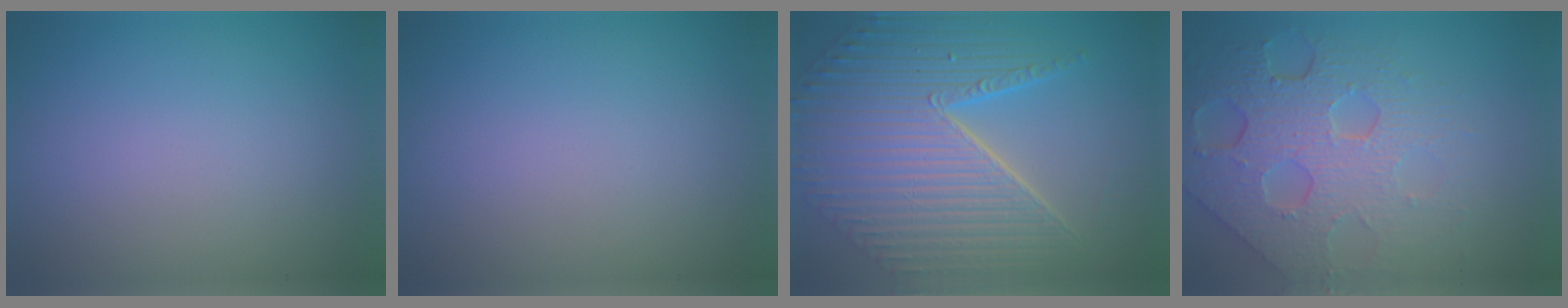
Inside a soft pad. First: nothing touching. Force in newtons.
{"total": 0.0}
{"total": 10.9, "press": 7.2, "slide": 8.1}
{"total": 7.9, "press": 5.4, "slide": 5.8}